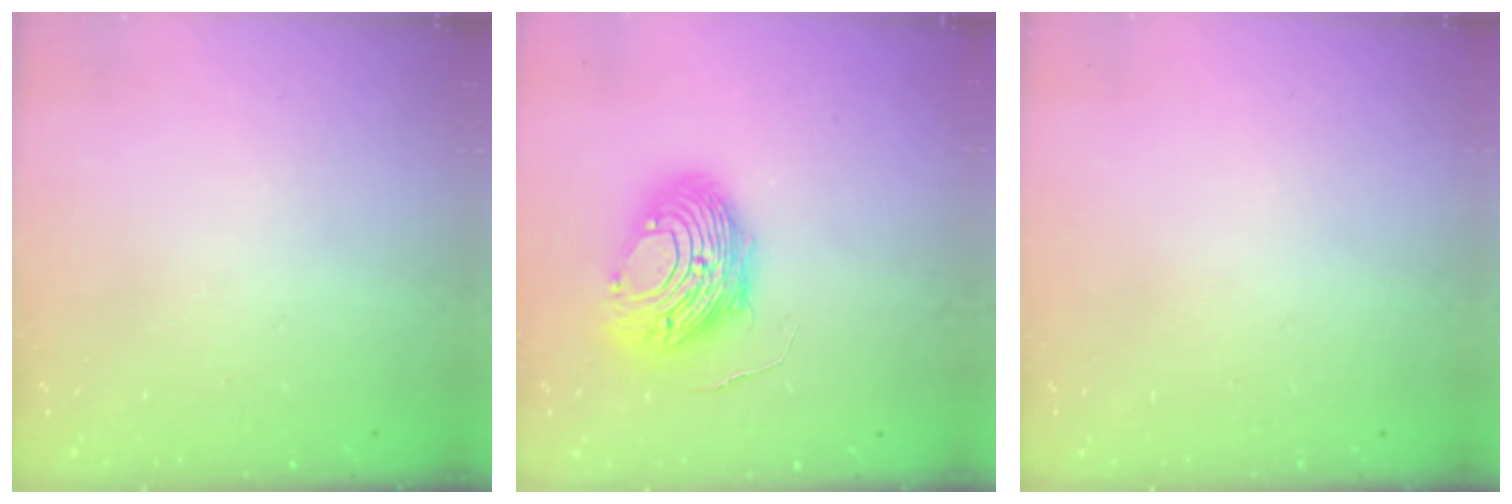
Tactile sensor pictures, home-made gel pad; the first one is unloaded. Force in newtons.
{"total": 13.0, "press": 12.9, "slide": 1.4}
{"total": 0.0}